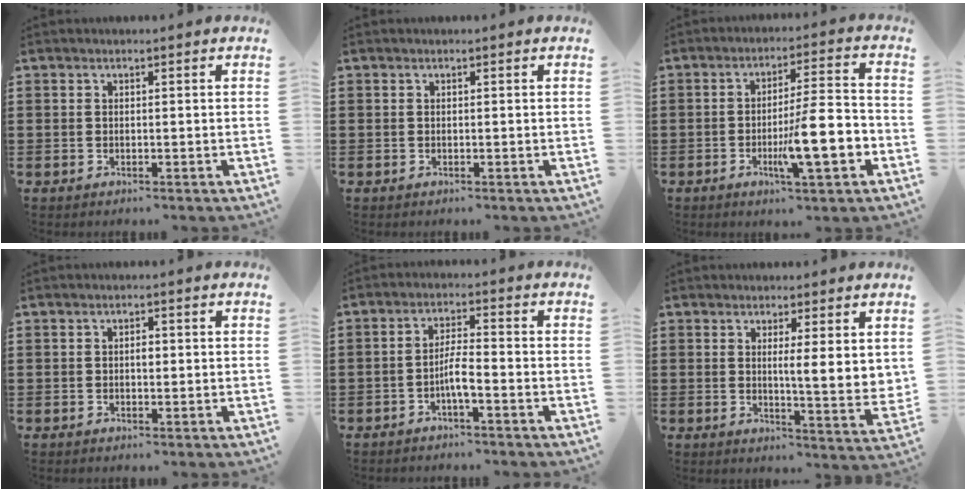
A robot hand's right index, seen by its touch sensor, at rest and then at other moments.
{"total": 0.0}
{"total": 11.9, "force": [-3.7, 2.4, 11.1], "torque": [-0.174, -0.006, -0.065]}
{"total": 1.3, "force": [0.0, 0.5, 1.2], "torque": [-0.023, 0.001, -0.001]}
{"total": 3.8, "force": [-1.8, 0.4, 3.3], "torque": [-0.073, -0.002, -0.039]}
{"total": 4.8, "force": [2.1, 0.3, 4.3], "torque": [-0.064, -0.024, 0.029]}